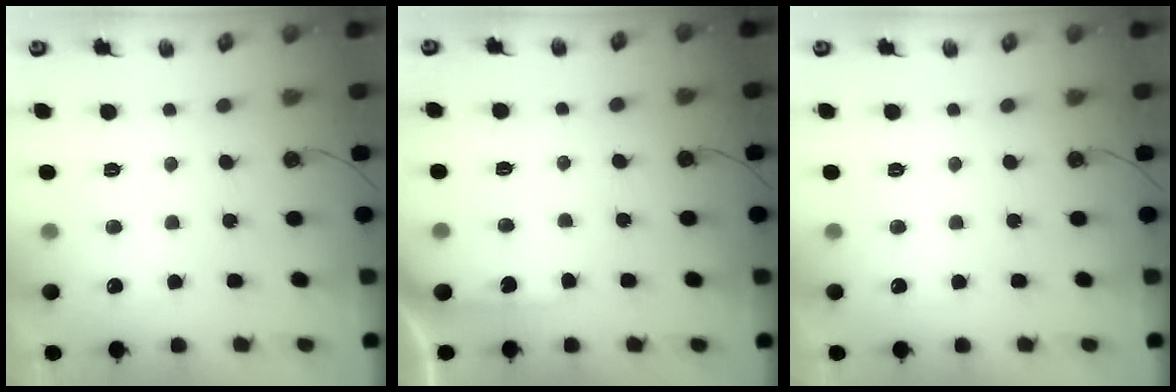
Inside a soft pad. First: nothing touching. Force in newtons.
{"total": 4.5, "press": 4.4, "slide": 0.6}
{"total": 0.0}